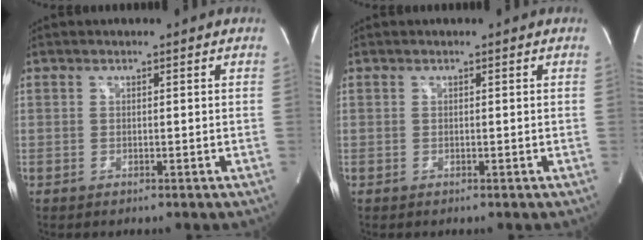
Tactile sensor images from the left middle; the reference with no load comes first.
{"total": 0.0}